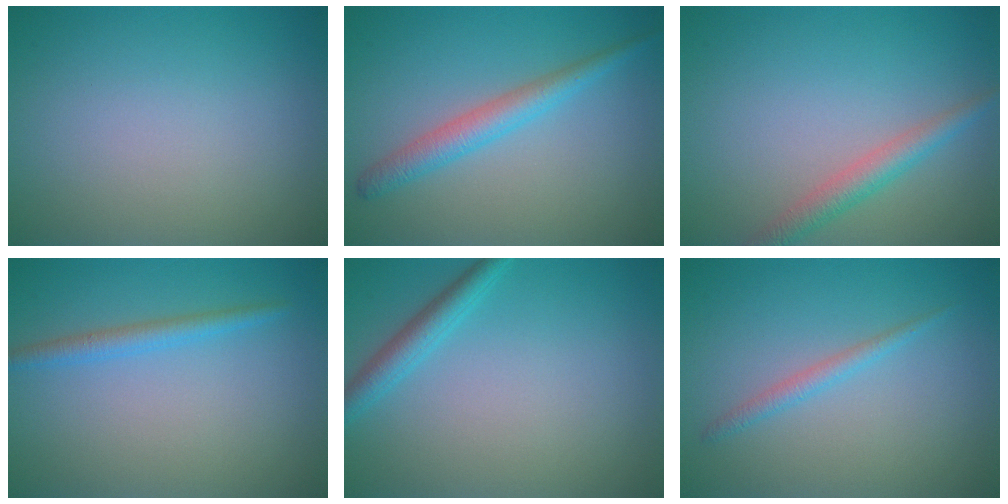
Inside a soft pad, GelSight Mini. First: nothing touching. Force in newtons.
{"total": 2.9, "press": 2.9, "slide": 0.0}
{"total": 2.5, "press": 2.5, "slide": 0.1}
{"total": 1.9, "press": 1.8, "slide": 0.2}
{"total": 2.4, "press": 2.4, "slide": 0.1}
{"total": 1.4, "press": 1.4, "slide": 0.0}